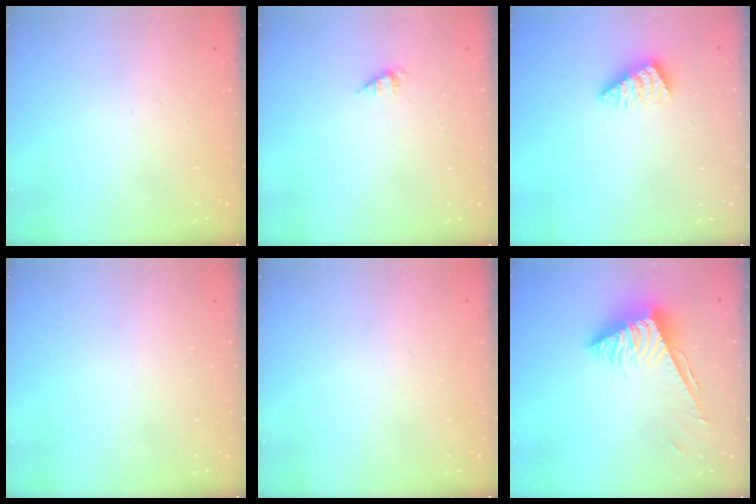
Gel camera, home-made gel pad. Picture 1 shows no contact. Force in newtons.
{"total": 1.7, "press": 1.7, "slide": 0.2}
{"total": 2.8, "press": 2.7, "slide": 0.5}
{"total": 0.0}
{"total": 0.0}
{"total": 8.2, "press": 8.2, "slide": 0.6}